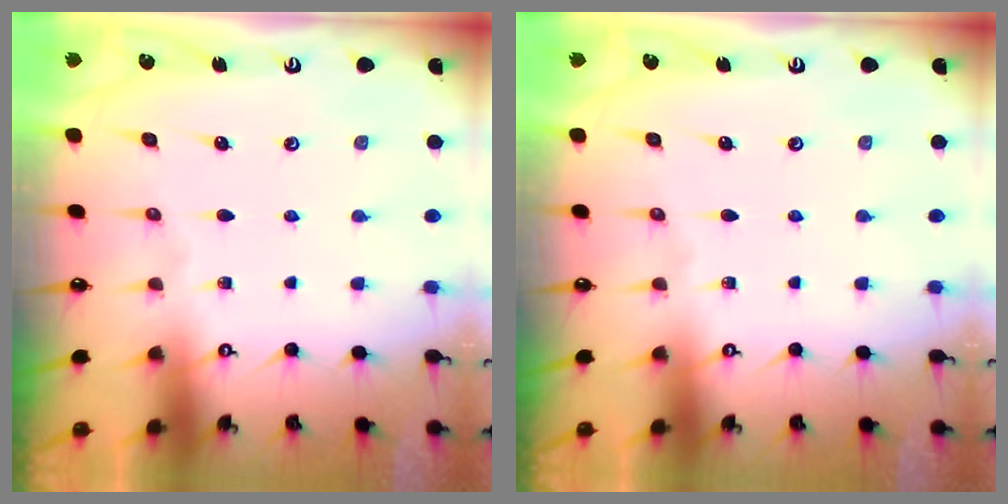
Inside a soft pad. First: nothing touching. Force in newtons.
{"total": 0.0}